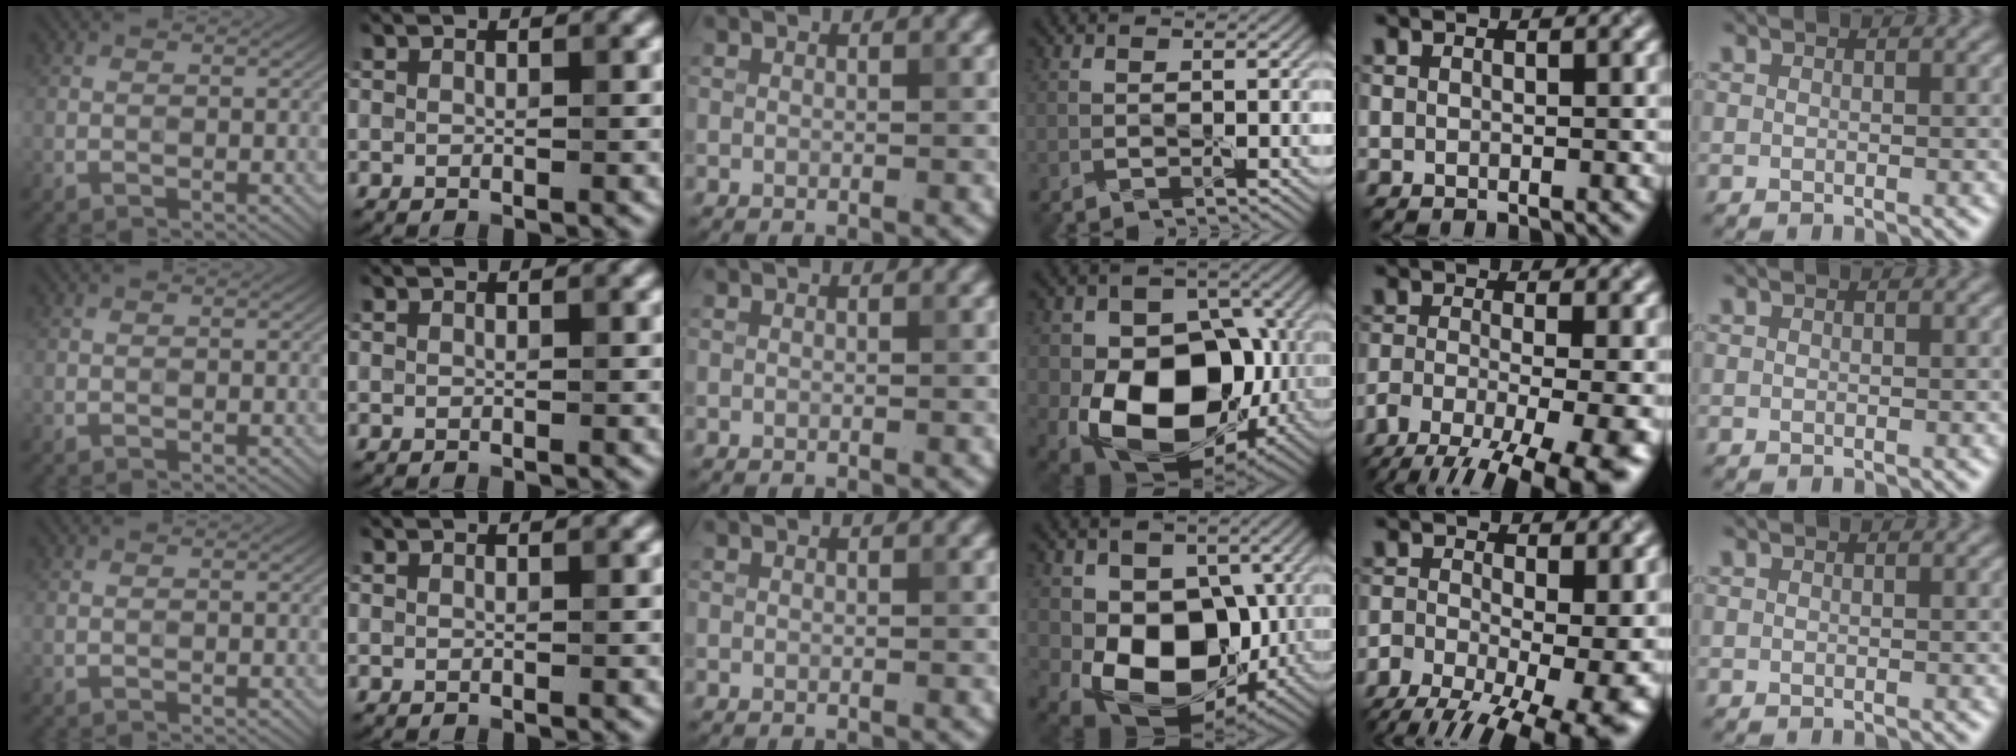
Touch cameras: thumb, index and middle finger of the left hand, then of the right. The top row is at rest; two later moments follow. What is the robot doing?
{"motion": "peel", "object": "shipping label"}